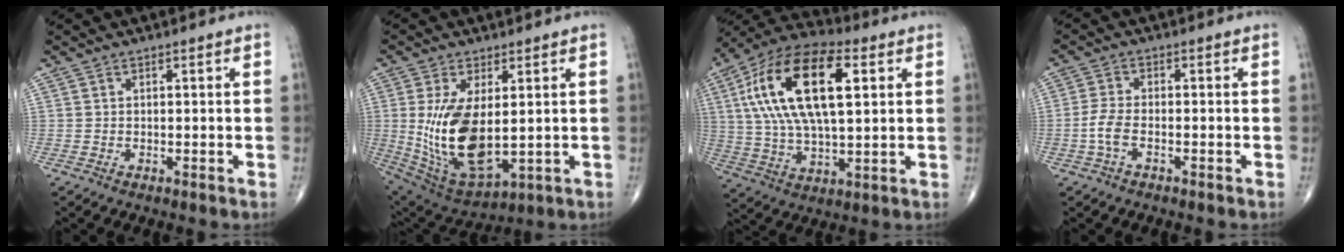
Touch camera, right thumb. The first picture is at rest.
{"total": 16.3, "force": [0.6, 7.8, 14.3], "torque": [-0.276, -0.023, 0.037]}
{"total": 22.4, "force": [5.7, 10.1, 19.2], "torque": [-0.365, 0.010, 0.092]}
{"total": 3.7, "force": [-1.4, 1.8, 2.9], "torque": [-0.069, 0.013, -0.031]}